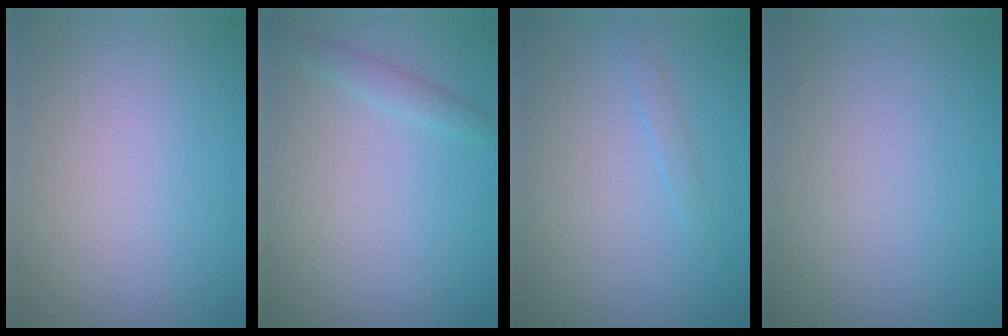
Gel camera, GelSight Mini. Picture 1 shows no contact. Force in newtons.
{"total": 1.3, "press": 1.3, "slide": 0.1}
{"total": 0.8, "press": 0.8, "slide": 0.1}
{"total": 0.0}